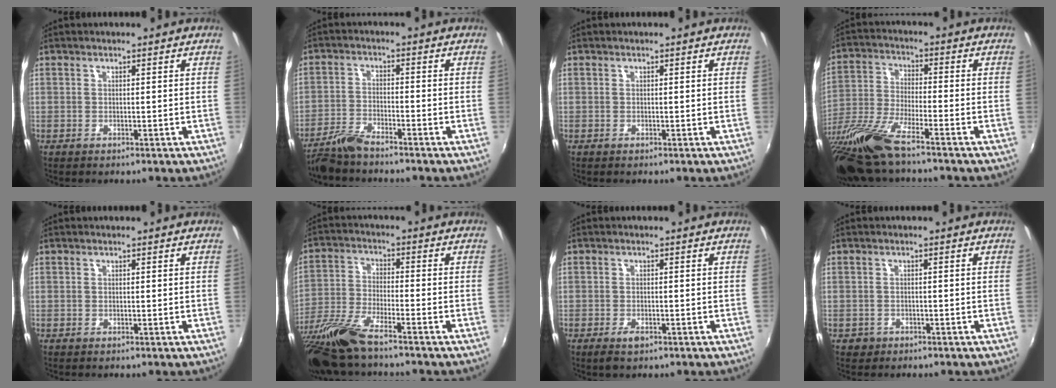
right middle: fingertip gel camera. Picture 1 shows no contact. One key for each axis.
{"total": 5.5, "fx": -4.9, "fy": 1.0, "fz": 2.4, "tx": -0.060, "ty": -0.006, "tz": -0.097}
{"total": 0.0}
{"total": 17.2, "fx": -13.2, "fy": 2.5, "fz": 10.7, "tx": -0.234, "ty": -0.046, "tz": -0.255}
{"total": 0.0}
{"total": 13.9, "fx": -11.1, "fy": 1.9, "fz": 8.2, "tx": -0.181, "ty": -0.035, "tz": -0.218}
{"total": 2.4, "fx": -1.5, "fy": 1.0, "fz": 1.5, "tx": -0.032, "ty": -0.006, "tz": -0.028}
{"total": 1.9, "fx": -1.0, "fy": 1.6, "fz": 0.4, "tx": -0.013, "ty": -0.003, "tz": -0.015}